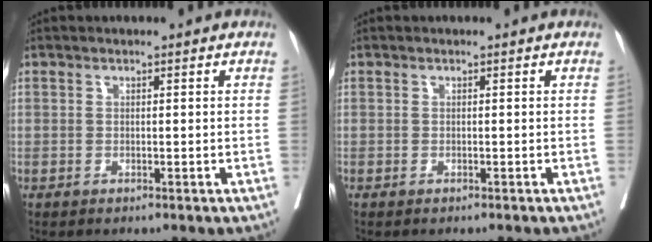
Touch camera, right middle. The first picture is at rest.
{"total": 1.5, "force": [-1.4, 0.1, 0.5], "torque": [-0.005, -0.002, -0.020]}